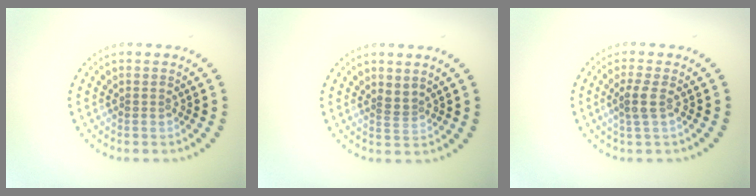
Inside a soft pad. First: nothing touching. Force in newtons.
{"total": 1.1, "press": 0.7, "slide": 0.9}
{"total": 1.9, "press": 1.5, "slide": 1.1}